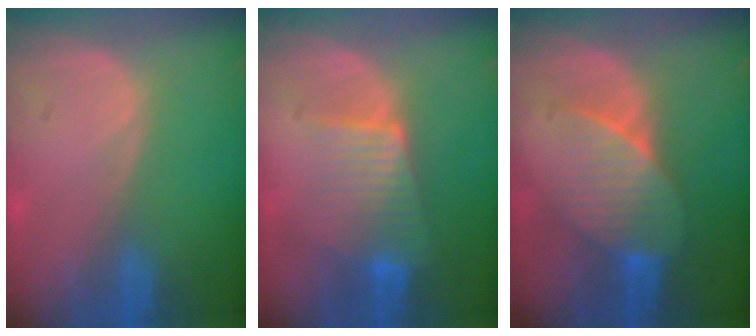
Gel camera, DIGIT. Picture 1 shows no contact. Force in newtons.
{"total": 6.5, "press": 6.1, "slide": 2.4}
{"total": 7.3, "press": 6.9, "slide": 2.5}